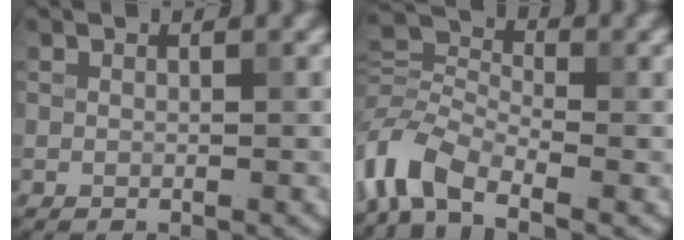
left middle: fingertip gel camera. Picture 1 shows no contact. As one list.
[{"total": 6.0, "force": [-4.1, 2.8, 3.5], "torque": [-0.086, 0.010, -0.090]}]